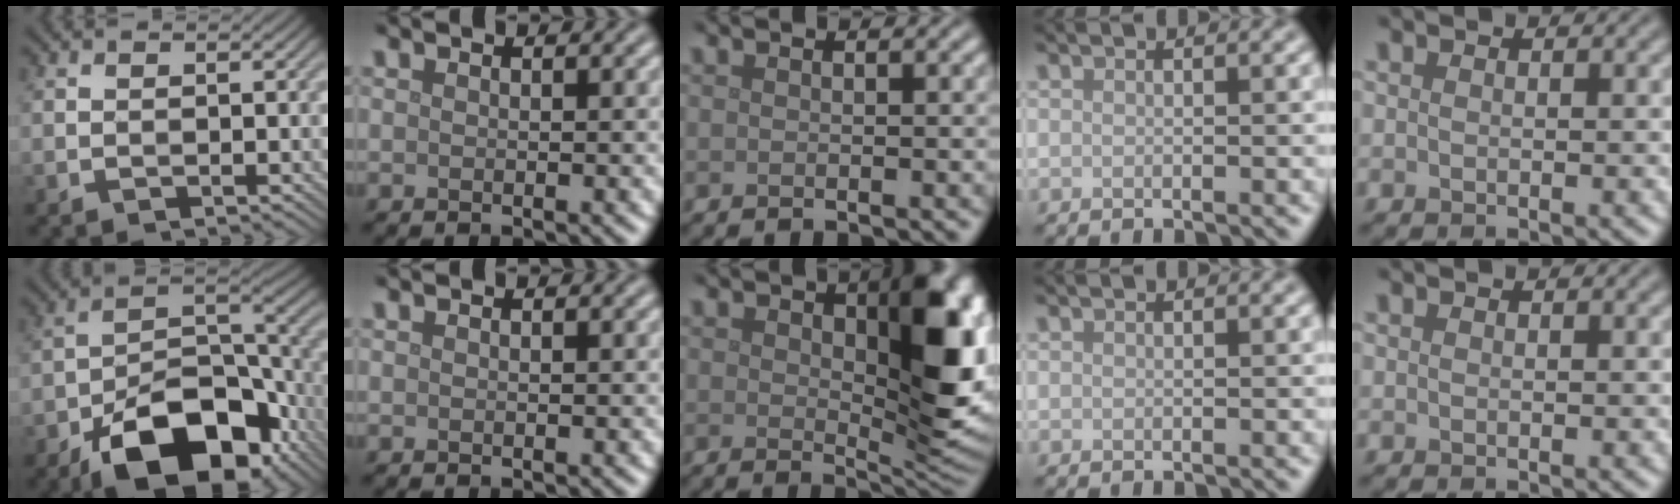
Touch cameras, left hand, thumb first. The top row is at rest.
{"thumb": {"total": 16.5, "force": [-9.5, 8.3, 10.7], "torque": [-0.177, -0.019, -0.169]}, "middle": {"total": 10.5, "force": [2.1, 5.0, 9.1], "torque": [-0.117, -0.009, 0.044]}}